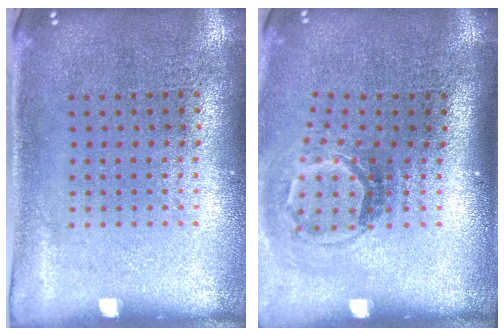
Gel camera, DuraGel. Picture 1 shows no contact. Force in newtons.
{"total": 1.7, "press": 1.2, "slide": 1.3}